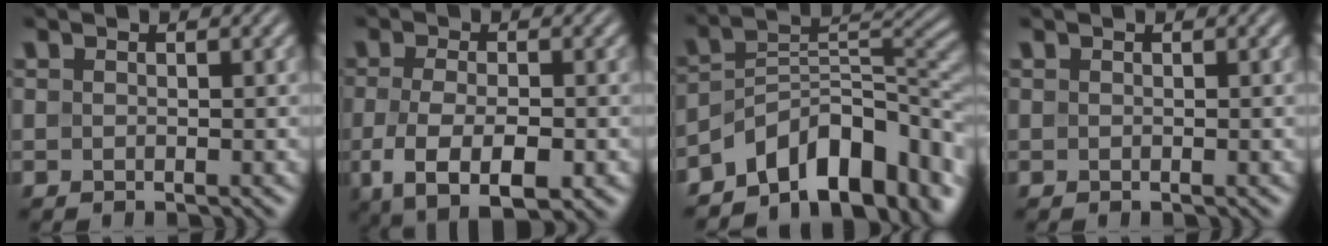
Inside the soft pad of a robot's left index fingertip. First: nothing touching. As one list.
[{"total": 6.3, "force": [-2.2, 2.8, 5.2], "torque": [-0.103, -0.013, -0.037]}, {"total": 11.6, "force": [-7.1, 6.1, 6.8], "torque": [-0.091, 0.012, -0.135]}, {"total": 0.0}]